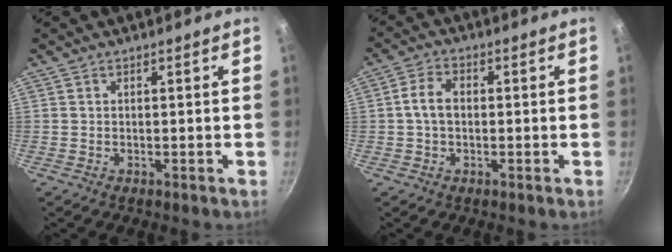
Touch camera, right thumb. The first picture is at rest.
{"total": 4.9, "force": [0.0, 3.4, 3.6], "torque": [-0.064, 0.015, -0.007]}